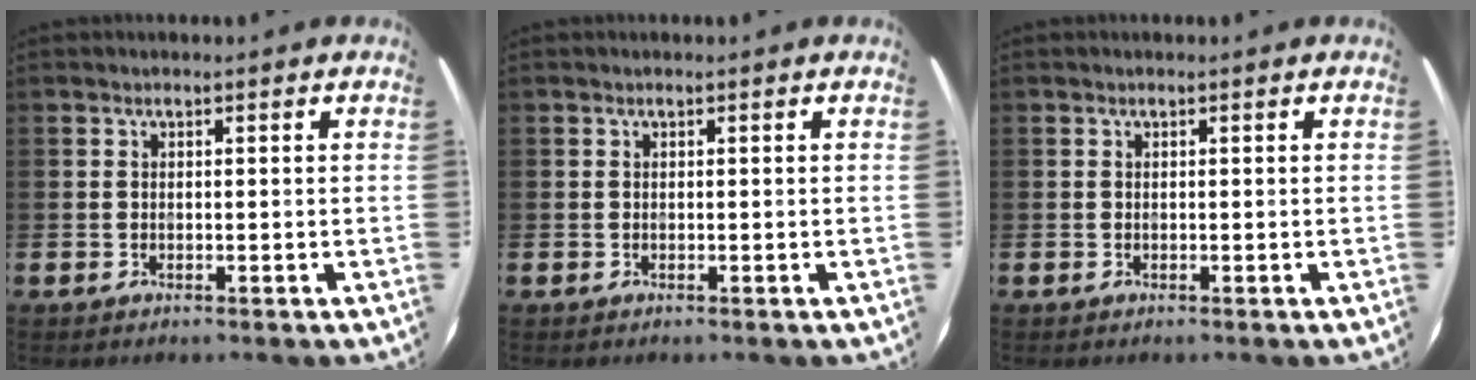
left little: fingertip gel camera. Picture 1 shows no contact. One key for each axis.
{"total": 0.0}
{"total": 0.0}